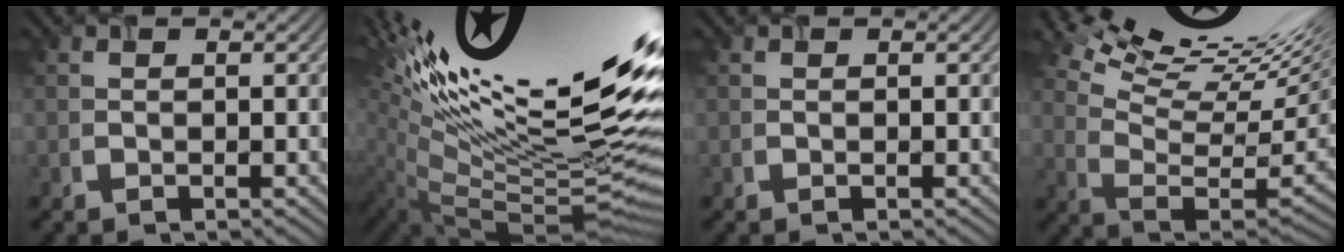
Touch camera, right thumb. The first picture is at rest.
{"total": 20.1, "force": [8.6, 5.3, 17.3], "torque": [-0.246, 0.052, 0.145]}
{"total": 0.0}
{"total": 15.4, "force": [9.4, 4.1, 11.6], "torque": [-0.216, 0.016, 0.140]}